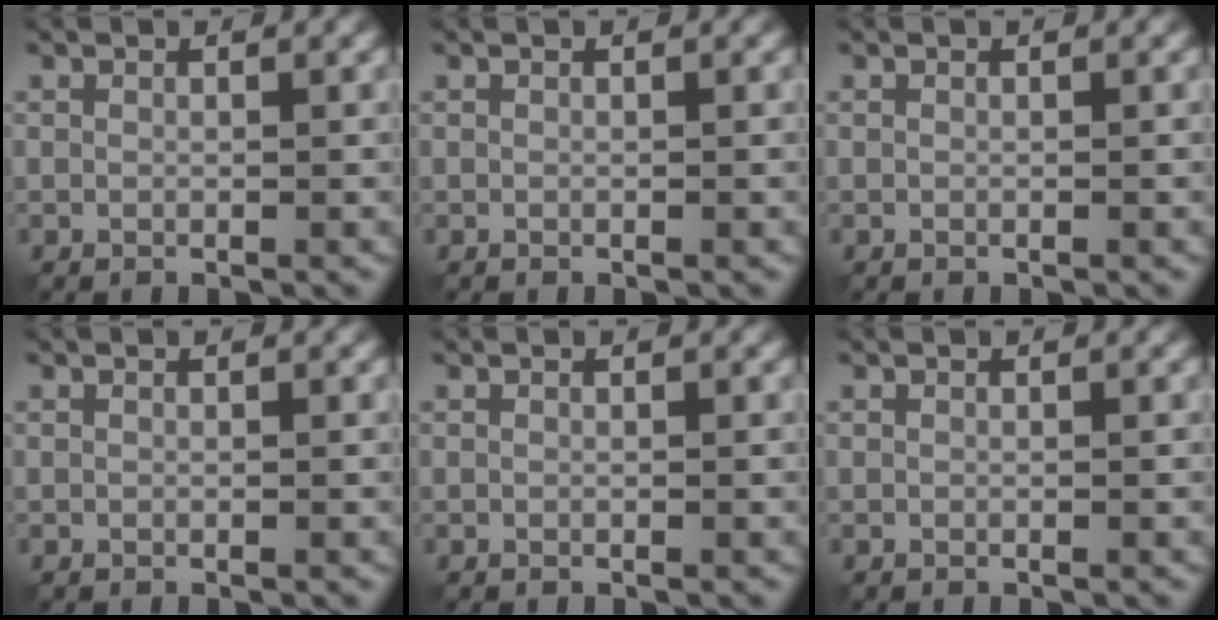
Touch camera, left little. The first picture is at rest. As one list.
[{"total": 0.0}, {"total": 0.0}, {"total": 0.0}, {"total": 0.0}, {"total": 0.0}]